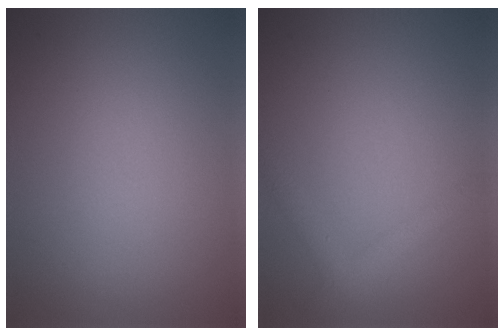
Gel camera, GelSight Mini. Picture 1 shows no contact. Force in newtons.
{"total": 2.3, "press": 2.3, "slide": 0.2}